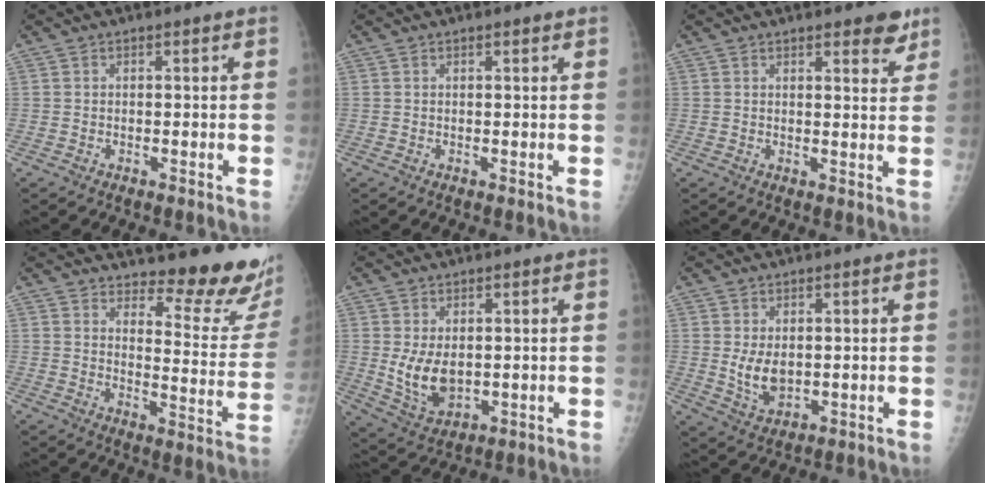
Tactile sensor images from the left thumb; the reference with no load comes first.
{"total": 0.8, "force": [0.6, 0.2, 0.5], "torque": [-0.007, 0.000, 0.007]}
{"total": 5.0, "force": [3.5, 1.7, 3.1], "torque": [-0.020, -0.018, 0.041]}
{"total": 17.3, "force": [14.9, 3.8, 8.0], "torque": [-0.063, -0.151, 0.183]}
{"total": 7.3, "force": [0.8, 4.6, 5.7], "torque": [-0.088, -0.023, 0.031]}
{"total": 5.4, "force": [0.8, 3.3, 4.2], "torque": [-0.063, -0.017, 0.026]}